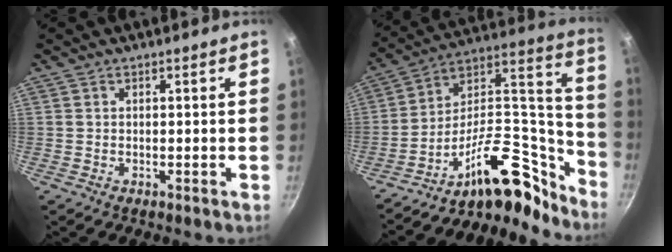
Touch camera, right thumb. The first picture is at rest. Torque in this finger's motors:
{"motor_torque": [0.66, 0.26, 0.88, -1.87, 0.05]}